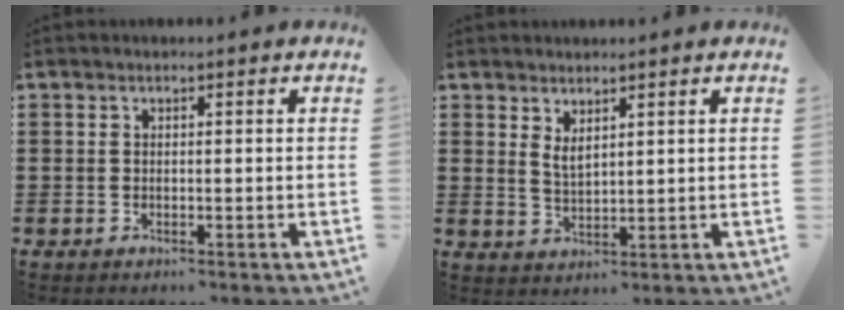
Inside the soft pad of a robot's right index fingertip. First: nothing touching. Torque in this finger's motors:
{"motor_torque": [0.01, -0.01, 0.05, 0.03]}